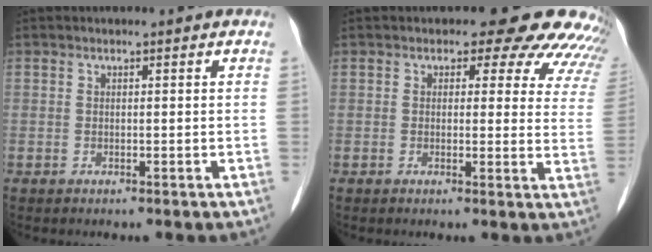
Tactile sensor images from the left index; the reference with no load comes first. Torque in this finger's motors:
{"motor_torque": [1.07, -1.07, 0.22, 0.03]}